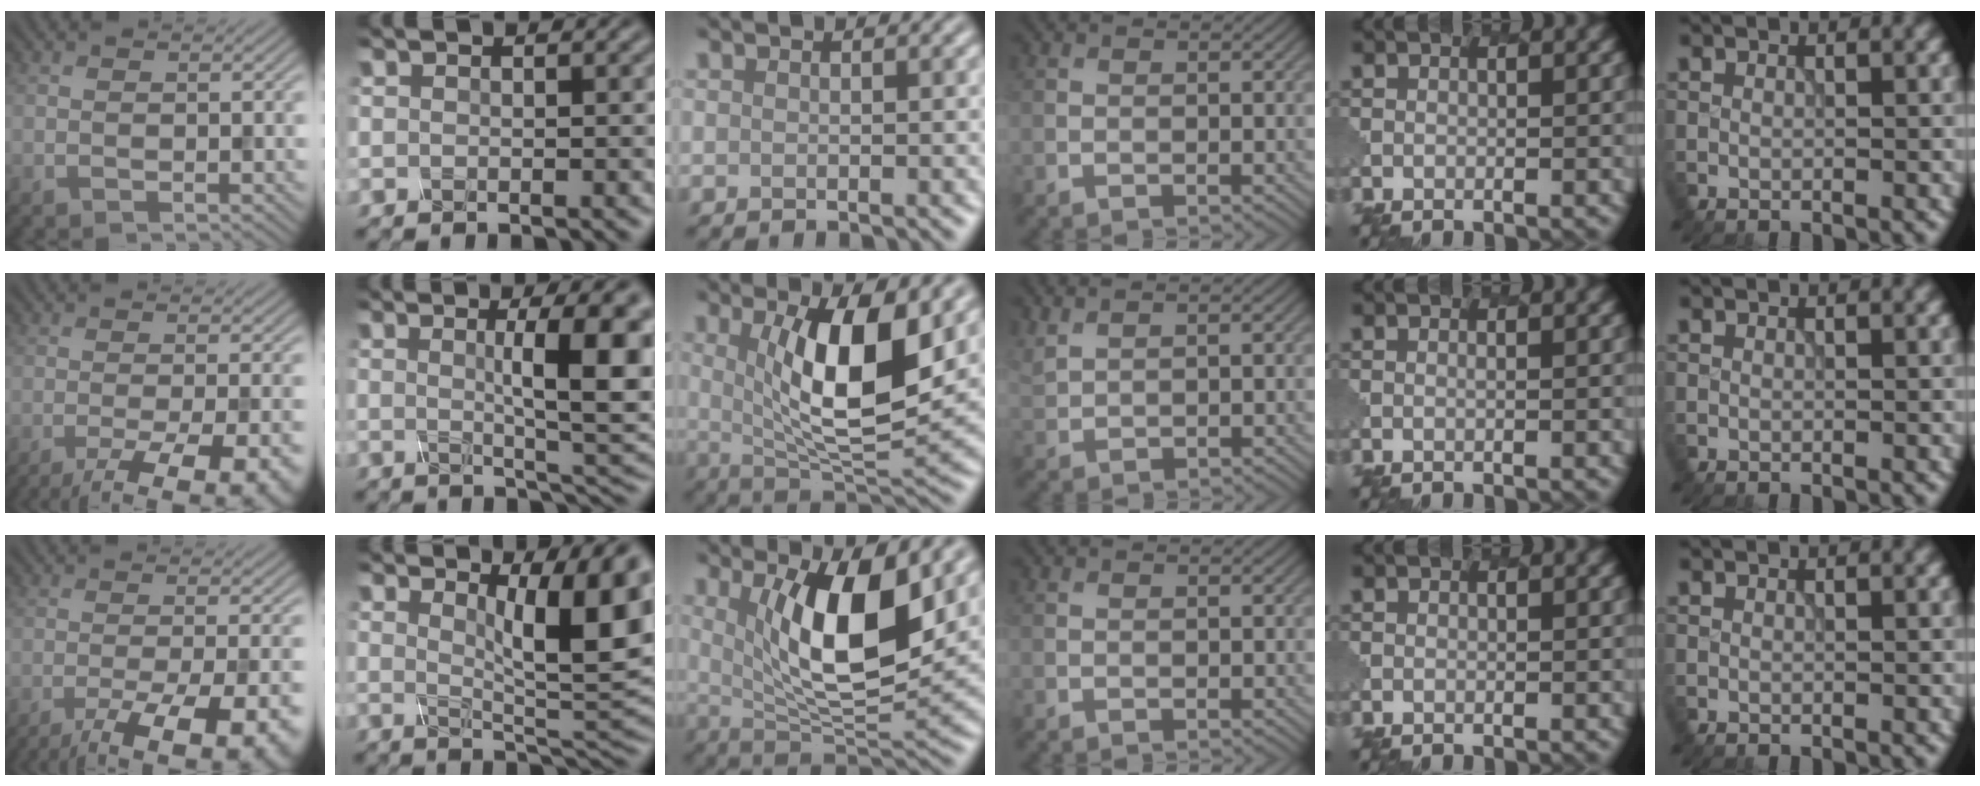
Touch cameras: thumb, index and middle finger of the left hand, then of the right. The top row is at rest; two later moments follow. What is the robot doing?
{"motion": "screw", "object": "spray bottle"}